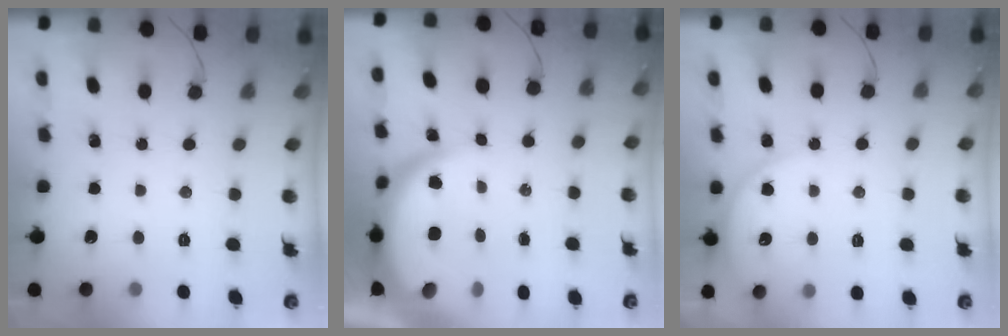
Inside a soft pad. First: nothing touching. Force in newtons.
{"total": 9.0, "press": 8.9, "slide": 1.3}
{"total": 5.6, "press": 5.6, "slide": 0.4}